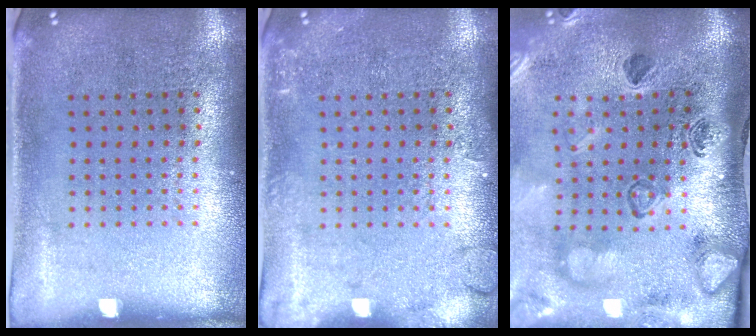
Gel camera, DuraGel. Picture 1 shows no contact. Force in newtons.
{"total": 1.9, "press": 1.8, "slide": 0.2}
{"total": 2.8, "press": 2.3, "slide": 1.6}